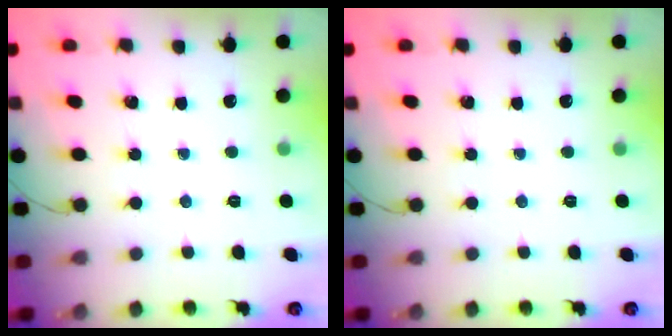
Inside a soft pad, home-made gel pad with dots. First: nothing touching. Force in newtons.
{"total": 0.0}